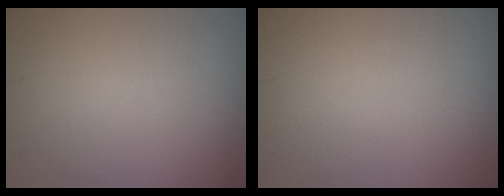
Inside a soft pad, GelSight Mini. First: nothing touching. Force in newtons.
{"total": 0.0}